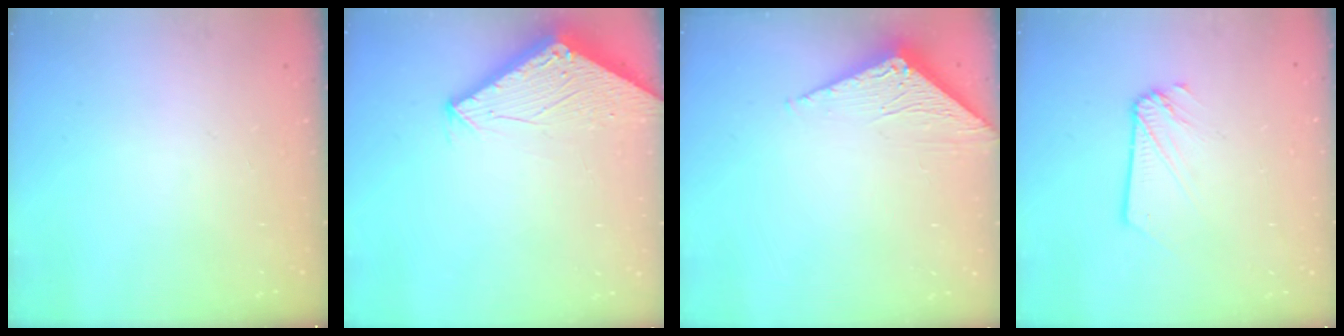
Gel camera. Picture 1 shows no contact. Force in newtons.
{"total": 2.8, "press": 2.8, "slide": 0.1}
{"total": 3.1, "press": 3.1, "slide": 0.2}
{"total": 2.5, "press": 2.5, "slide": 0.1}